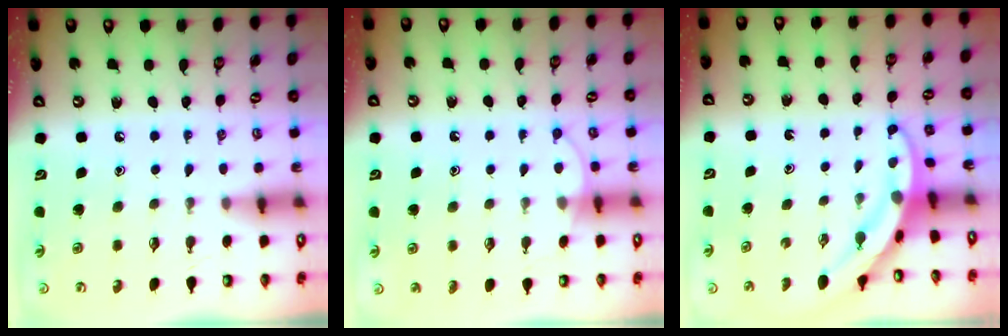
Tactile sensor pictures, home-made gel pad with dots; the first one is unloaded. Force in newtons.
{"total": 5.8, "press": 5.8, "slide": 0.4}
{"total": 3.3, "press": 3.3, "slide": 0.2}